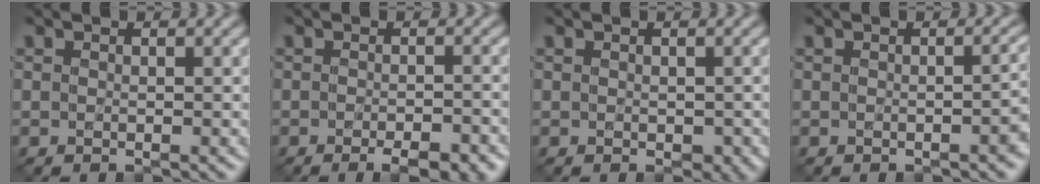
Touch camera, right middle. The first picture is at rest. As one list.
[{"total": 4.9, "force": [-3.1, 1.7, 3.5], "torque": [-0.036, 0.003, -0.025]}, {"total": 1.3, "force": [0.0, 0.9, 0.9], "torque": [-0.015, -0.004, 0.004]}, {"total": 2.0, "force": [-0.7, 0.6, 1.8], "torque": [-0.020, 0.006, -0.010]}]